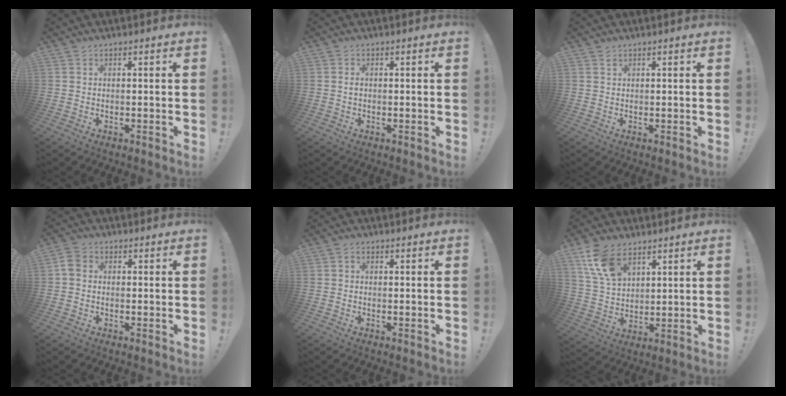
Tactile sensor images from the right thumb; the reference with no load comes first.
{"total": 0.8, "force": [0.1, 0.5, 0.6], "torque": [-0.004, 0.000, -0.001]}
{"total": 0.7, "force": [0.6, 0.3, 0.2], "torque": [0.000, -0.003, 0.011]}
{"total": 3.7, "force": [0.0, 2.9, 2.3], "torque": [-0.046, 0.008, 0.001]}
{"total": 0.9, "force": [-0.2, 0.7, 0.4], "torque": [-0.012, 0.005, -0.003]}
{"total": 12.1, "force": [7.2, 7.0, 6.8], "torque": [-0.126, -0.032, 0.140]}